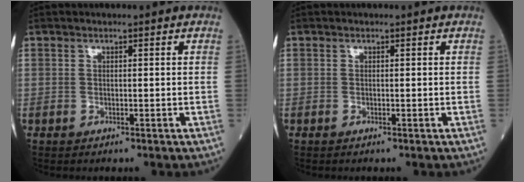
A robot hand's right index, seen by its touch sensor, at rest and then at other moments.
{"total": 0.0}